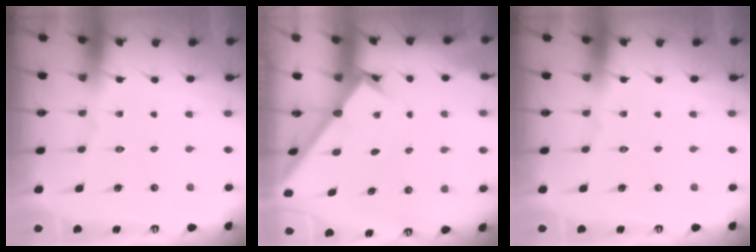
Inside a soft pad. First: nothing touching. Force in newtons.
{"total": 1.6, "press": 1.6, "slide": 0.2}
{"total": 0.0}